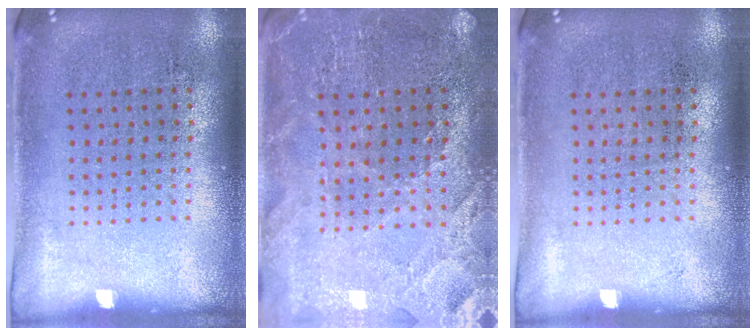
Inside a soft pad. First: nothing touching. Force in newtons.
{"total": 1.5, "press": 1.4, "slide": 0.3}
{"total": 0.0}